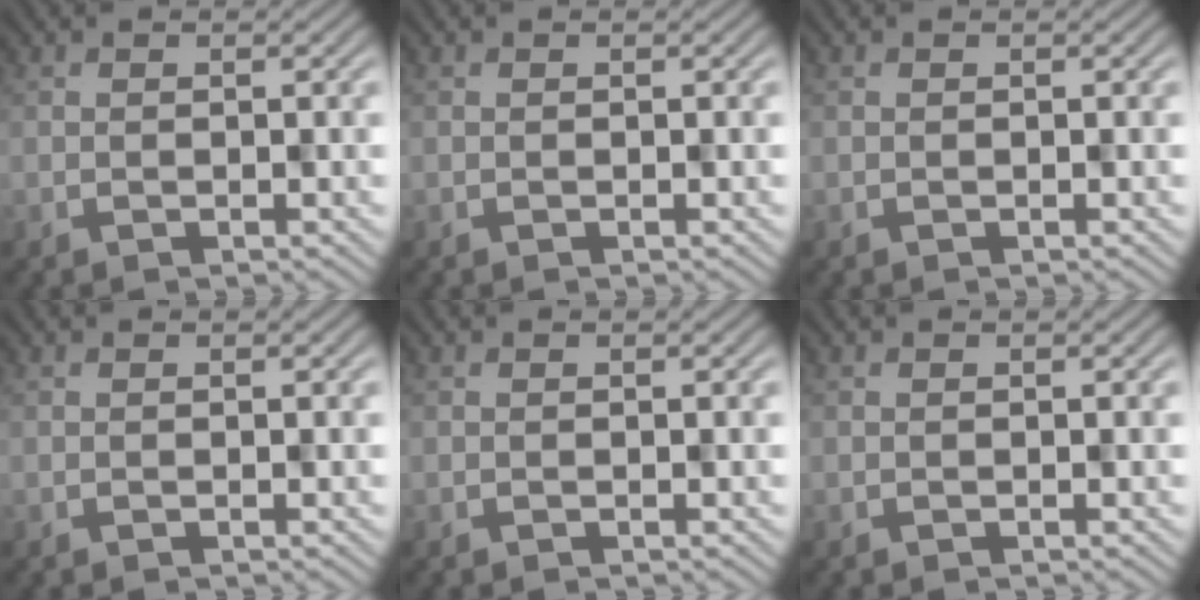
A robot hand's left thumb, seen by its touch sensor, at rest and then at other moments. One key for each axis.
{"total": 0.0}
{"total": 0.0}
{"total": 0.0}
{"total": 0.0}
{"total": 0.0}